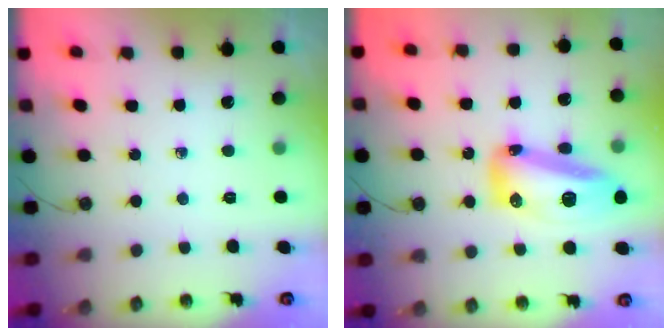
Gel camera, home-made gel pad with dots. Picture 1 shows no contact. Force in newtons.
{"total": 18.3, "press": 17.2, "slide": 6.4}